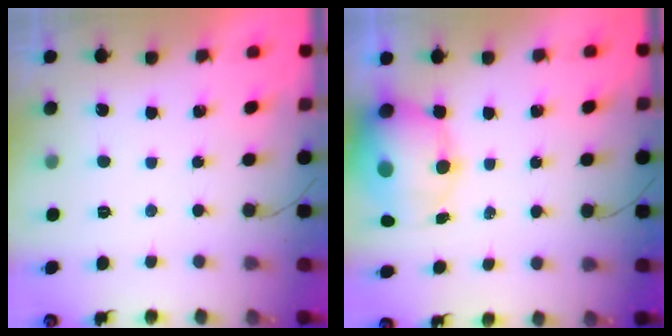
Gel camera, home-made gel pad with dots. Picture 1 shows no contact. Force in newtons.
{"total": 13.2, "press": 12.8, "slide": 3.1}